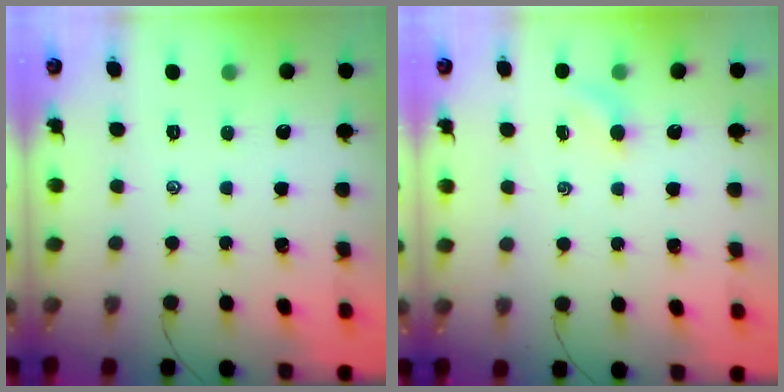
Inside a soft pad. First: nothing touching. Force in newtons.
{"total": 2.9, "press": 2.7, "slide": 0.9}